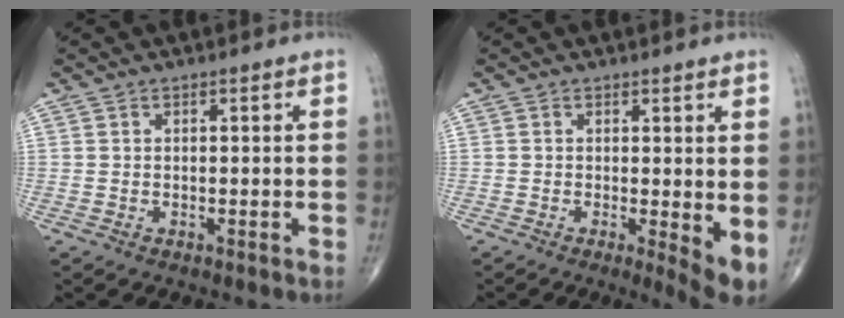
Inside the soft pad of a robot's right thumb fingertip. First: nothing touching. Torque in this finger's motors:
{"motor_torque": [-0.09, 0.55, 0.36, 0.14, 0.18]}